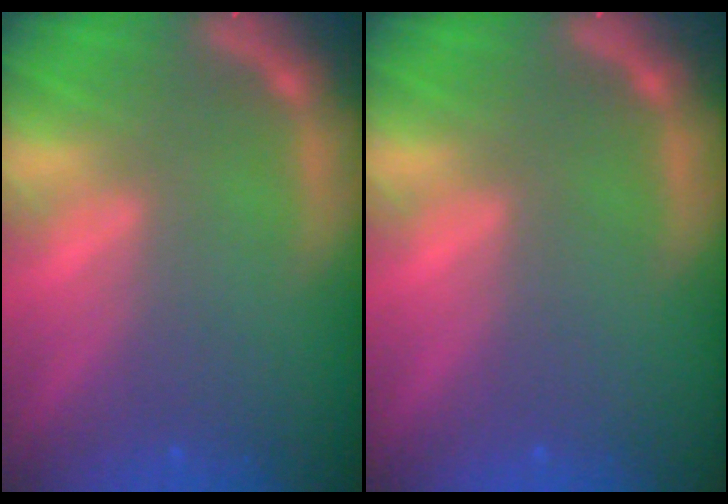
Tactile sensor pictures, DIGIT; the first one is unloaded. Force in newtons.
{"total": 0.0}